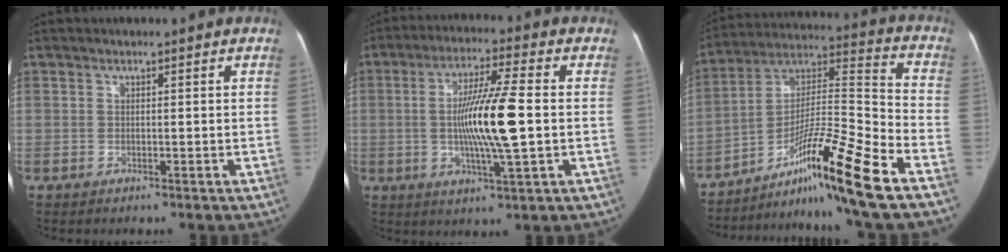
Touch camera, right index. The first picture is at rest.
{"total": 12.5, "force": [-0.5, 0.8, 12.4], "torque": [-0.231, 0.000, -0.011]}
{"total": 19.2, "force": [-12.2, -1.0, 14.7], "torque": [-0.257, 0.002, -0.206]}